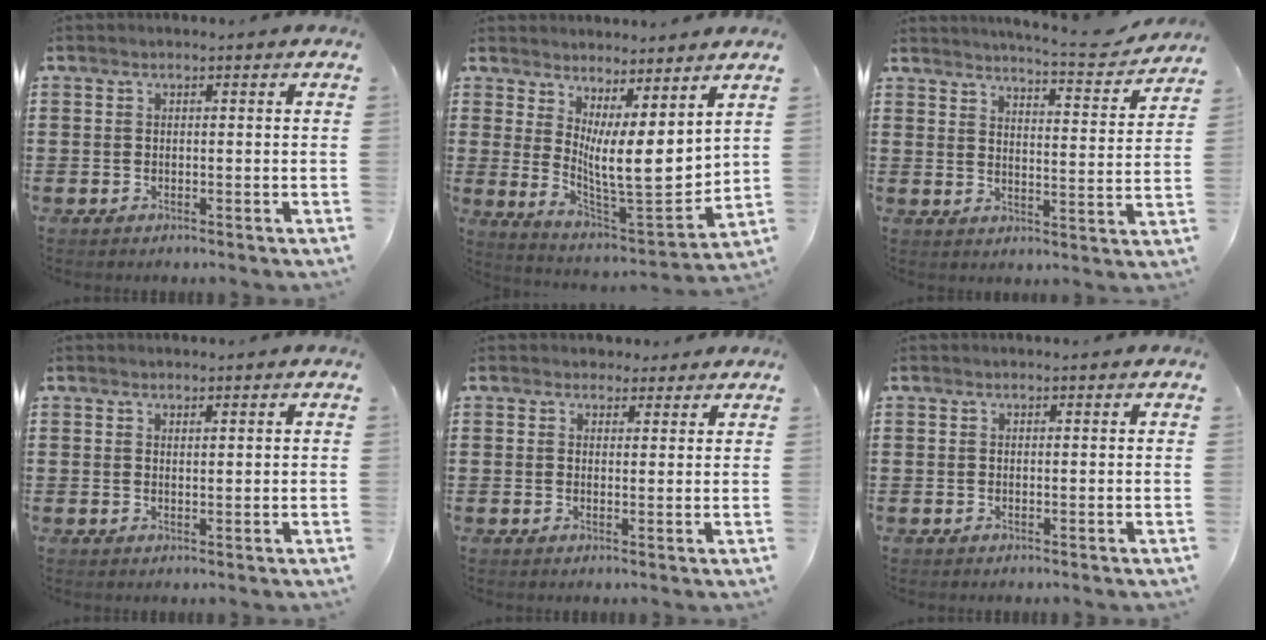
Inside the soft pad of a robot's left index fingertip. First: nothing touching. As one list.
[{"total": 8.5, "force": [3.5, 2.0, 7.4], "torque": [-0.126, -0.050, 0.062]}, {"total": 5.1, "force": [4.8, -0.4, 1.7], "torque": [-0.039, -0.040, 0.076]}, {"total": 1.0, "force": [0.8, 0.0, 0.4], "torque": [-0.010, -0.001, 0.017]}, {"total": 2.0, "force": [1.7, 1.1, 0.2], "torque": [-0.001, 0.006, 0.031]}, {"total": 0.0}]